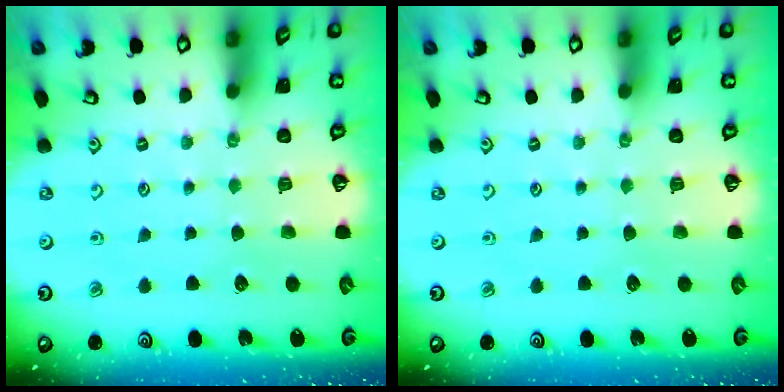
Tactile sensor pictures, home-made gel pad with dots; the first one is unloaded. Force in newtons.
{"total": 0.0}